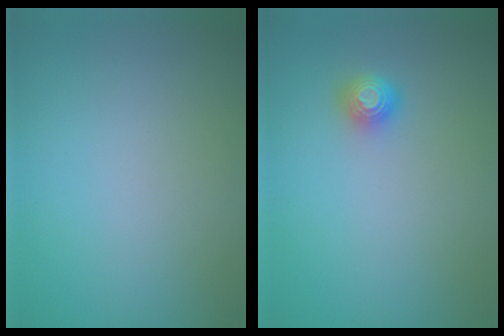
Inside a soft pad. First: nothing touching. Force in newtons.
{"total": 1.6, "press": 1.4, "slide": 0.6}